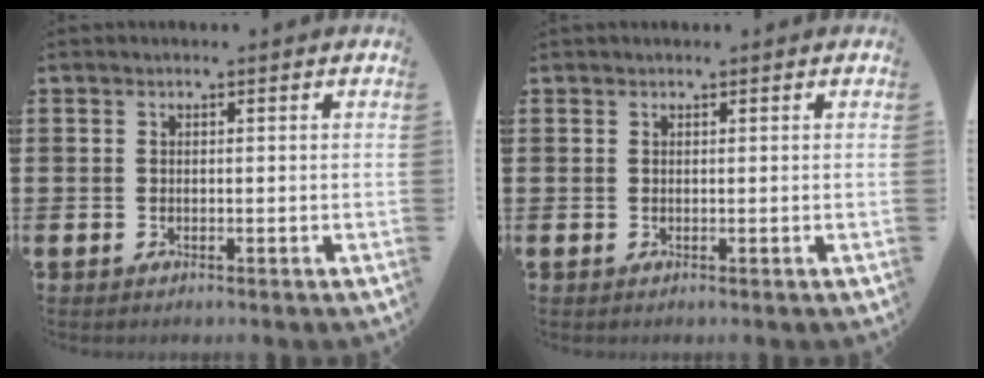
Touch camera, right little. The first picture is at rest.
{"total": 0.0}